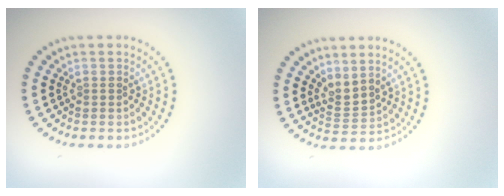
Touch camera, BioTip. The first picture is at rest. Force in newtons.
{"total": 2.1, "press": 1.4, "slide": 1.6}